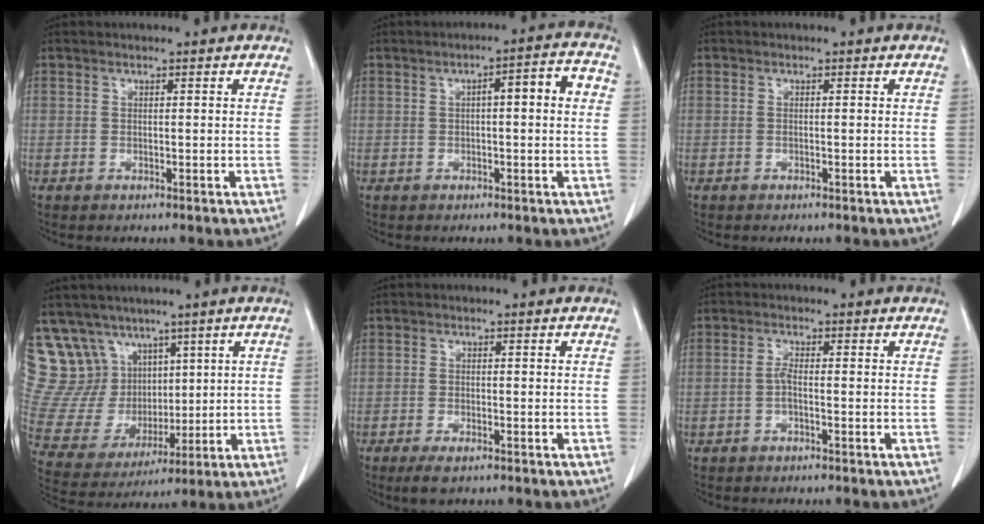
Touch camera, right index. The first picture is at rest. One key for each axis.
{"total": 5.7, "fx": 0.6, "fy": 0.8, "fz": 5.6, "tx": -0.079, "ty": 0.023, "tz": 0.004}
{"total": 0.0}
{"total": 15.4, "fx": 9.5, "fy": 11.5, "fz": 3.9, "tx": -0.098, "ty": 0.056, "tz": 0.210}
{"total": 3.0, "fx": -2.1, "fy": 0.8, "fz": 2.0, "tx": -0.040, "ty": -0.005, "tz": -0.032}
{"total": 1.5, "fx": -0.5, "fy": 0.2, "fz": 1.4, "tx": -0.026, "ty": 0.004, "tz": -0.011}